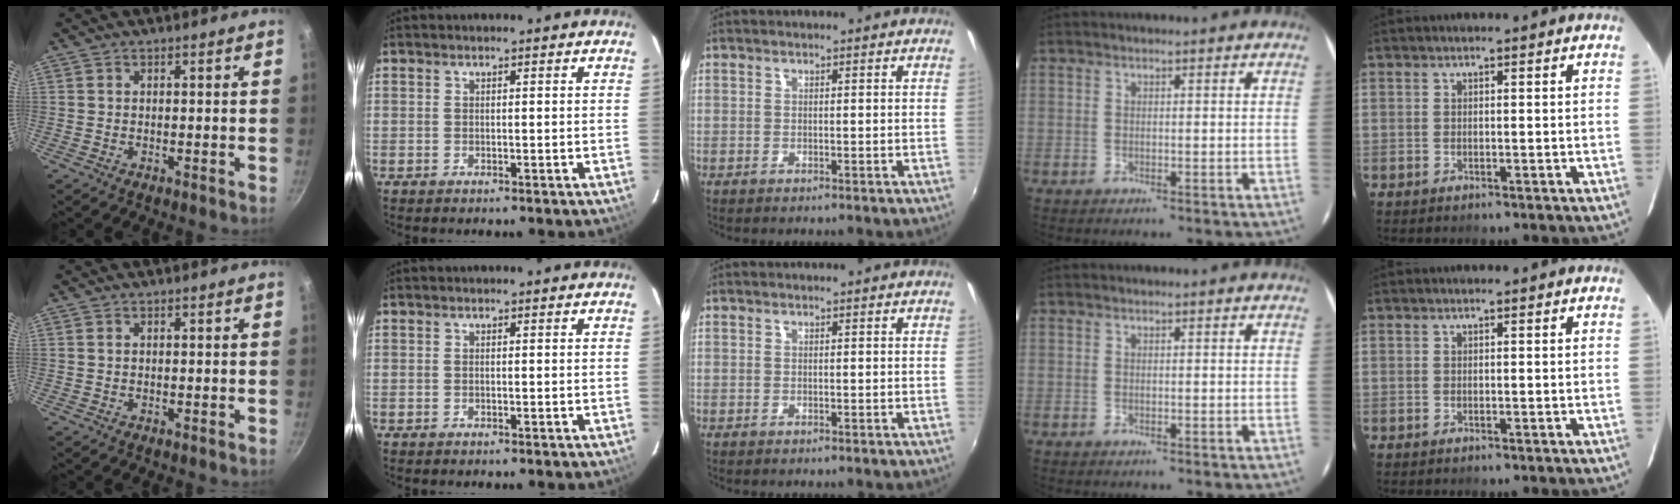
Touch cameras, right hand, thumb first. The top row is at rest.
{}